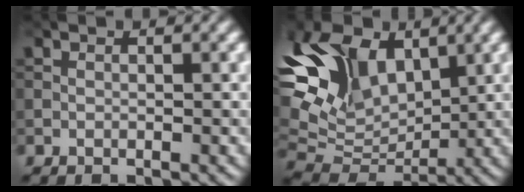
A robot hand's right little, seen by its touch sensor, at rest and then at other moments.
{"total": 10.4, "force": [3.5, 7.0, 6.9], "torque": [-0.148, 0.005, 0.070]}